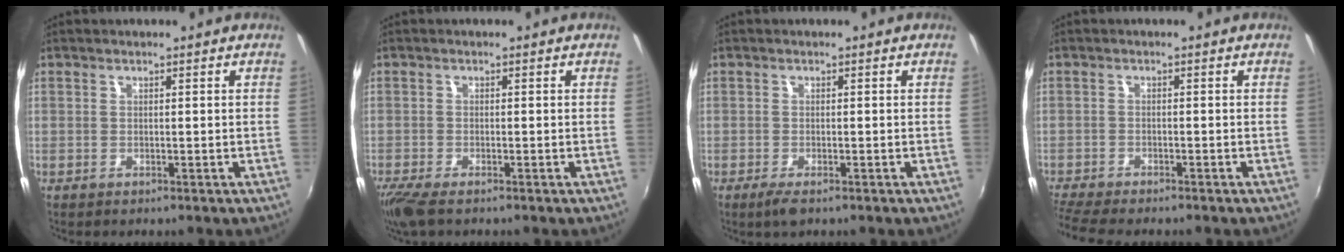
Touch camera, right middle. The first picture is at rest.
{"total": 4.7, "force": [-3.5, 0.9, 3.0], "torque": [-0.071, -0.020, -0.067]}
{"total": 2.4, "force": [-1.5, 0.6, 1.8], "torque": [-0.037, -0.008, -0.027]}
{"total": 6.8, "force": [-6.1, 0.7, 2.9], "torque": [-0.083, -0.029, -0.108]}